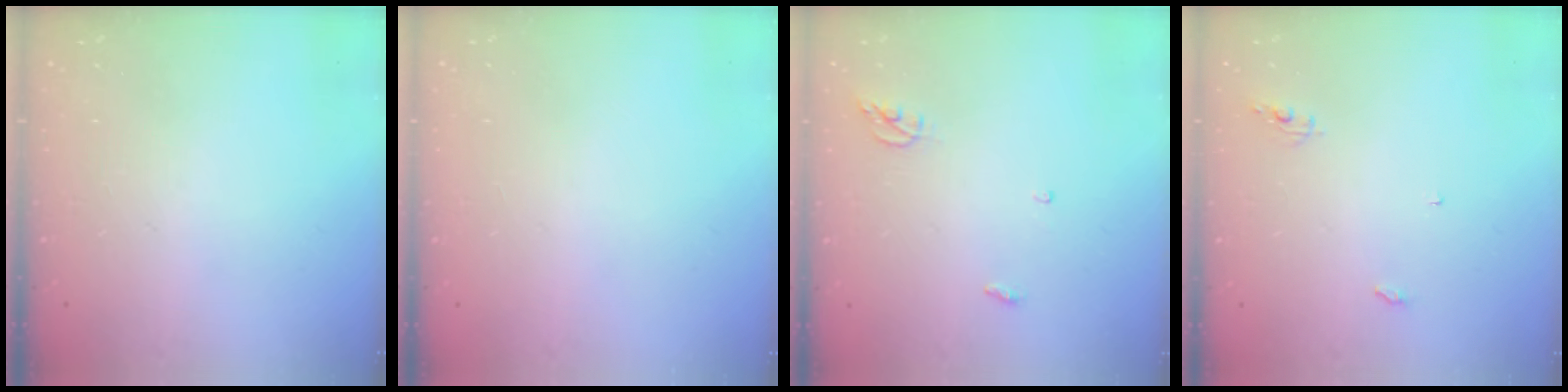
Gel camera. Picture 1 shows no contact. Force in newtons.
{"total": 1.1, "press": 0.8, "slide": 0.7}
{"total": 3.8, "press": 3.8, "slide": 0.4}
{"total": 4.1, "press": 4.1, "slide": 0.3}